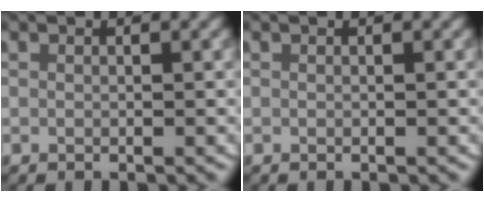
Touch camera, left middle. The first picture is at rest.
{"total": 0.0}